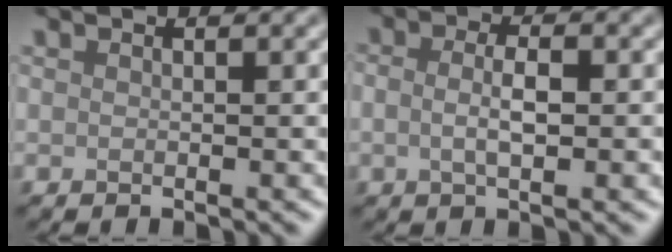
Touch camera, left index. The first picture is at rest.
{"total": 3.0, "force": [-0.3, 1.1, 2.8], "torque": [-0.055, -0.002, -0.008]}